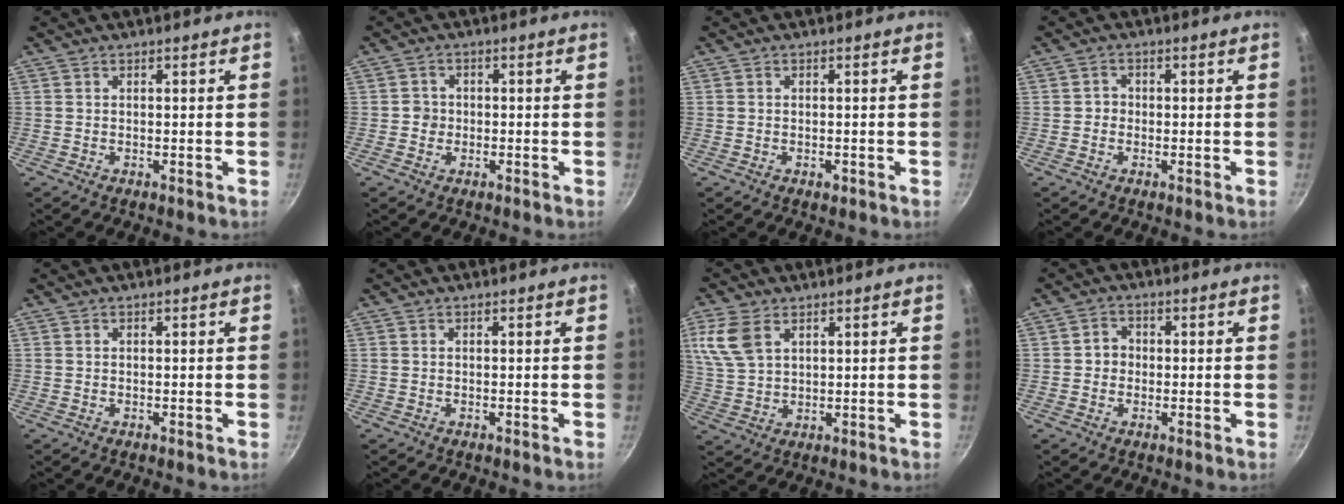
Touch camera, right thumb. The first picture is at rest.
{"total": 2.4, "force": [-0.6, 2.2, 0.6], "torque": [0.005, 0.005, -0.014]}
{"total": 1.2, "force": [-0.5, 0.8, 0.7], "torque": [-0.009, 0.002, -0.007]}
{"total": 1.8, "force": [-0.4, 1.6, 0.5], "torque": [-0.002, 0.006, -0.009]}
{"total": 0.0}
{"total": 0.0}
{"total": 8.6, "force": [3.7, 5.3, 5.7], "torque": [-0.118, -0.005, 0.081]}
{"total": 3.1, "force": [-0.3, 2.9, 1.2], "torque": [-0.001, 0.009, -0.008]}